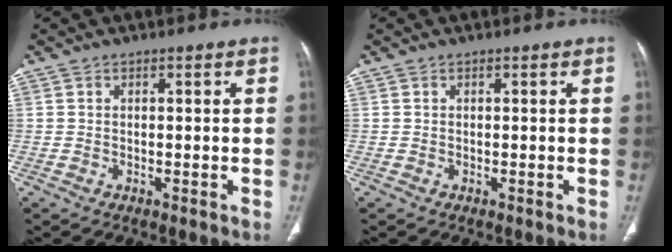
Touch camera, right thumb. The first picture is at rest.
{"total": 0.0}